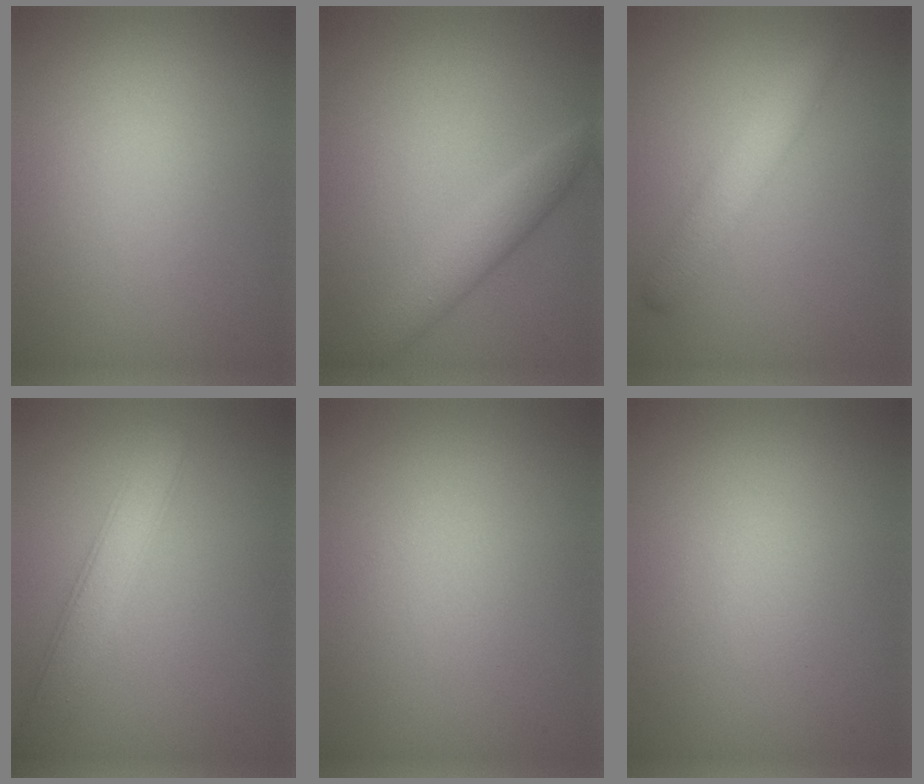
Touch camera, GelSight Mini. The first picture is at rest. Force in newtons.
{"total": 3.1, "press": 3.1, "slide": 0.2}
{"total": 2.7, "press": 2.7, "slide": 0.0}
{"total": 4.0, "press": 4.0, "slide": 0.4}
{"total": 0.0}
{"total": 0.0}